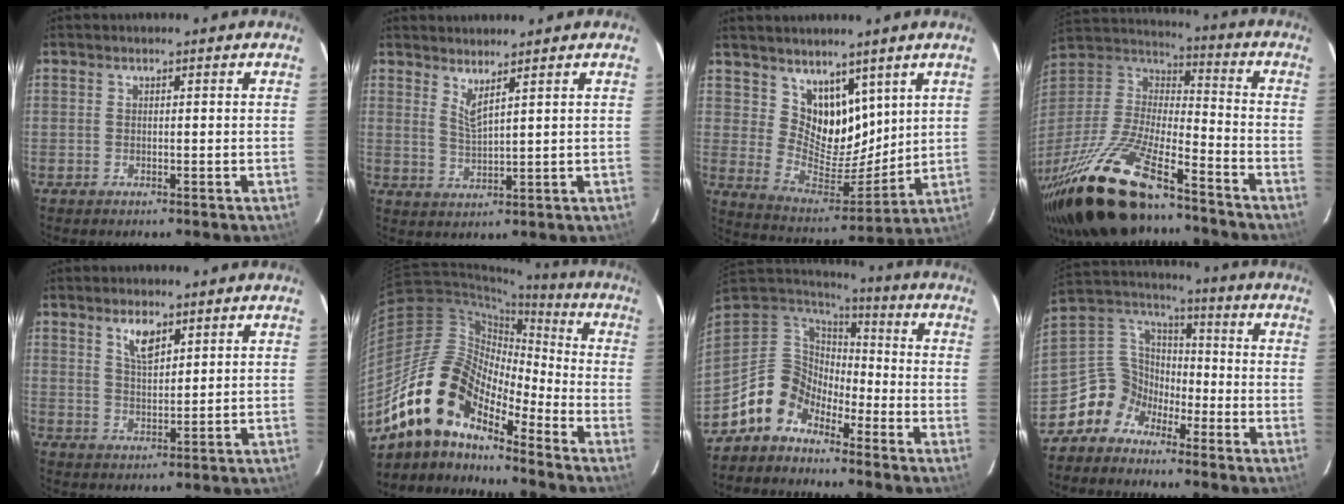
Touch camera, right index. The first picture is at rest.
{"total": 3.5, "force": [2.7, -0.1, 2.2], "torque": [-0.042, -0.010, 0.047]}
{"total": 11.6, "force": [7.1, 7.5, 5.3], "torque": [-0.084, -0.013, 0.142]}
{"total": 28.3, "force": [-19.8, 9.3, 18.0], "torque": [-0.371, -0.040, -0.343]}
{"total": 5.1, "force": [3.1, 2.0, 3.5], "torque": [-0.062, 0.001, 0.059]}
{"total": 17.6, "force": [-13.0, 6.7, 9.9], "torque": [-0.169, -0.005, -0.260]}
{"total": 9.9, "force": [-7.1, 6.5, 2.2], "torque": [-0.055, 0.034, -0.143]}
{"total": 8.9, "force": [-6.3, 6.2, 1.1], "torque": [-0.042, 0.046, -0.141]}